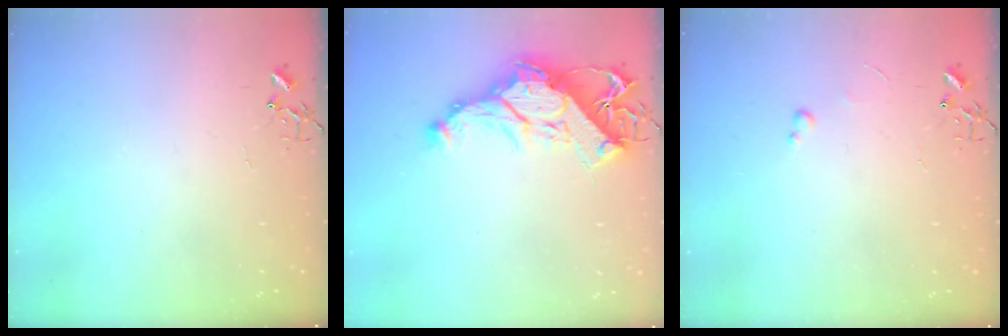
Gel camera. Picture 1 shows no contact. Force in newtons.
{"total": 15.6, "press": 15.4, "slide": 2.1}
{"total": 2.4, "press": 2.3, "slide": 0.4}